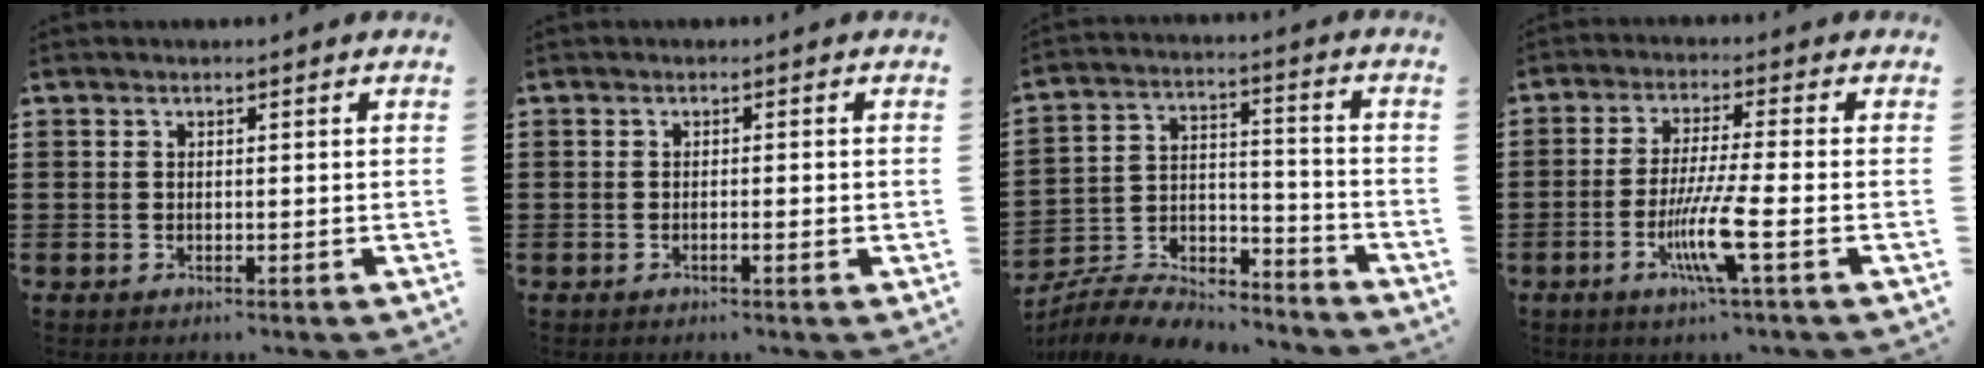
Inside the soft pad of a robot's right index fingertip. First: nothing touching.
{"total": 1.0, "force": [-0.4, -0.1, 0.9], "torque": [-0.014, -0.005, -0.006]}
{"total": 7.4, "force": [-7.0, 1.9, 1.5], "torque": [-0.036, 0.012, -0.138]}
{"total": 8.2, "force": [-3.0, 0.1, 7.7], "torque": [-0.152, -0.019, -0.058]}